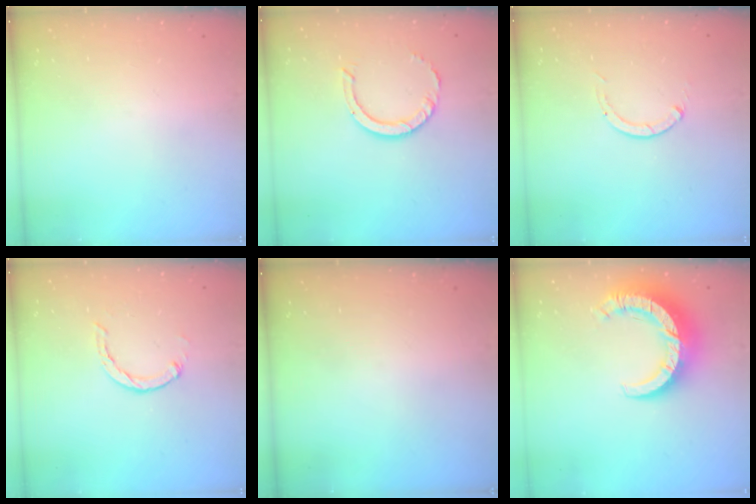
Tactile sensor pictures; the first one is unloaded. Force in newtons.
{"total": 7.2, "press": 7.2, "slide": 0.5}
{"total": 0.0}
{"total": 2.7, "press": 2.7, "slide": 0.5}
{"total": 0.0}
{"total": 11.6, "press": 11.5, "slide": 1.3}